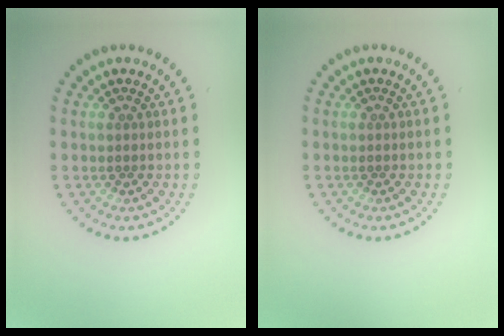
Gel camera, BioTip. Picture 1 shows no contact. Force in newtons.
{"total": 0.0}